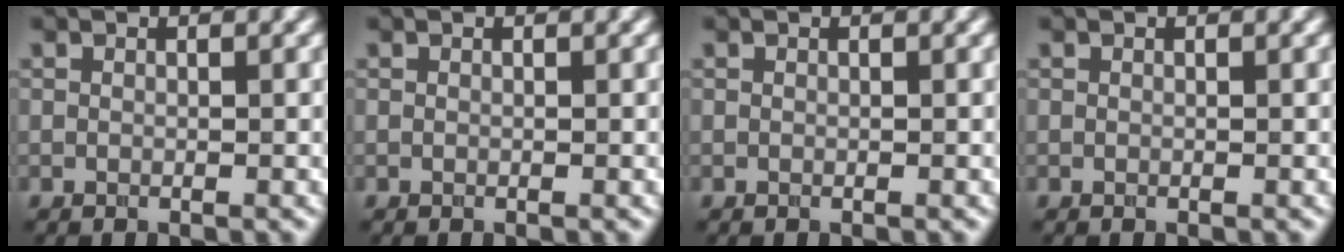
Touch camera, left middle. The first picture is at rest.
{"total": 0.0}
{"total": 0.0}
{"total": 0.0}